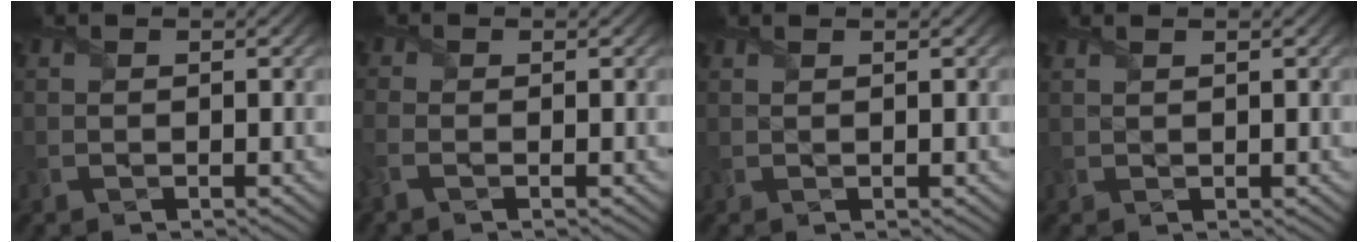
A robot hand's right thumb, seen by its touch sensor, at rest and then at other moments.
{"total": 2.2, "force": [-0.8, 1.1, 1.8], "torque": [-0.056, 0.001, -0.024]}
{"total": 0.5, "force": [0.4, -0.3, 0.2], "torque": [-0.006, 0.001, 0.011]}
{"total": 0.8, "force": [0.7, -0.1, 0.3], "torque": [-0.010, 0.001, 0.016]}